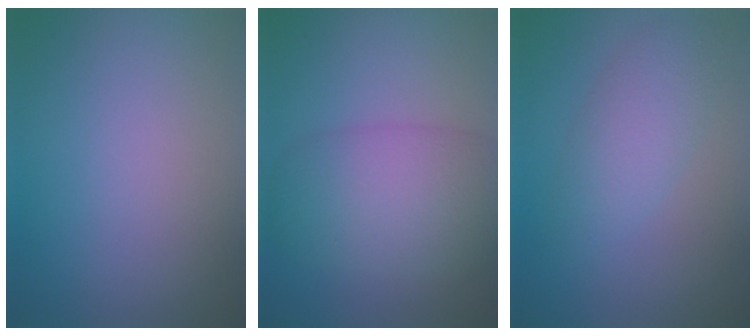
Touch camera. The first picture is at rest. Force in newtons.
{"total": 7.0, "press": 7.0, "slide": 0.5}
{"total": 3.4, "press": 3.4, "slide": 0.1}